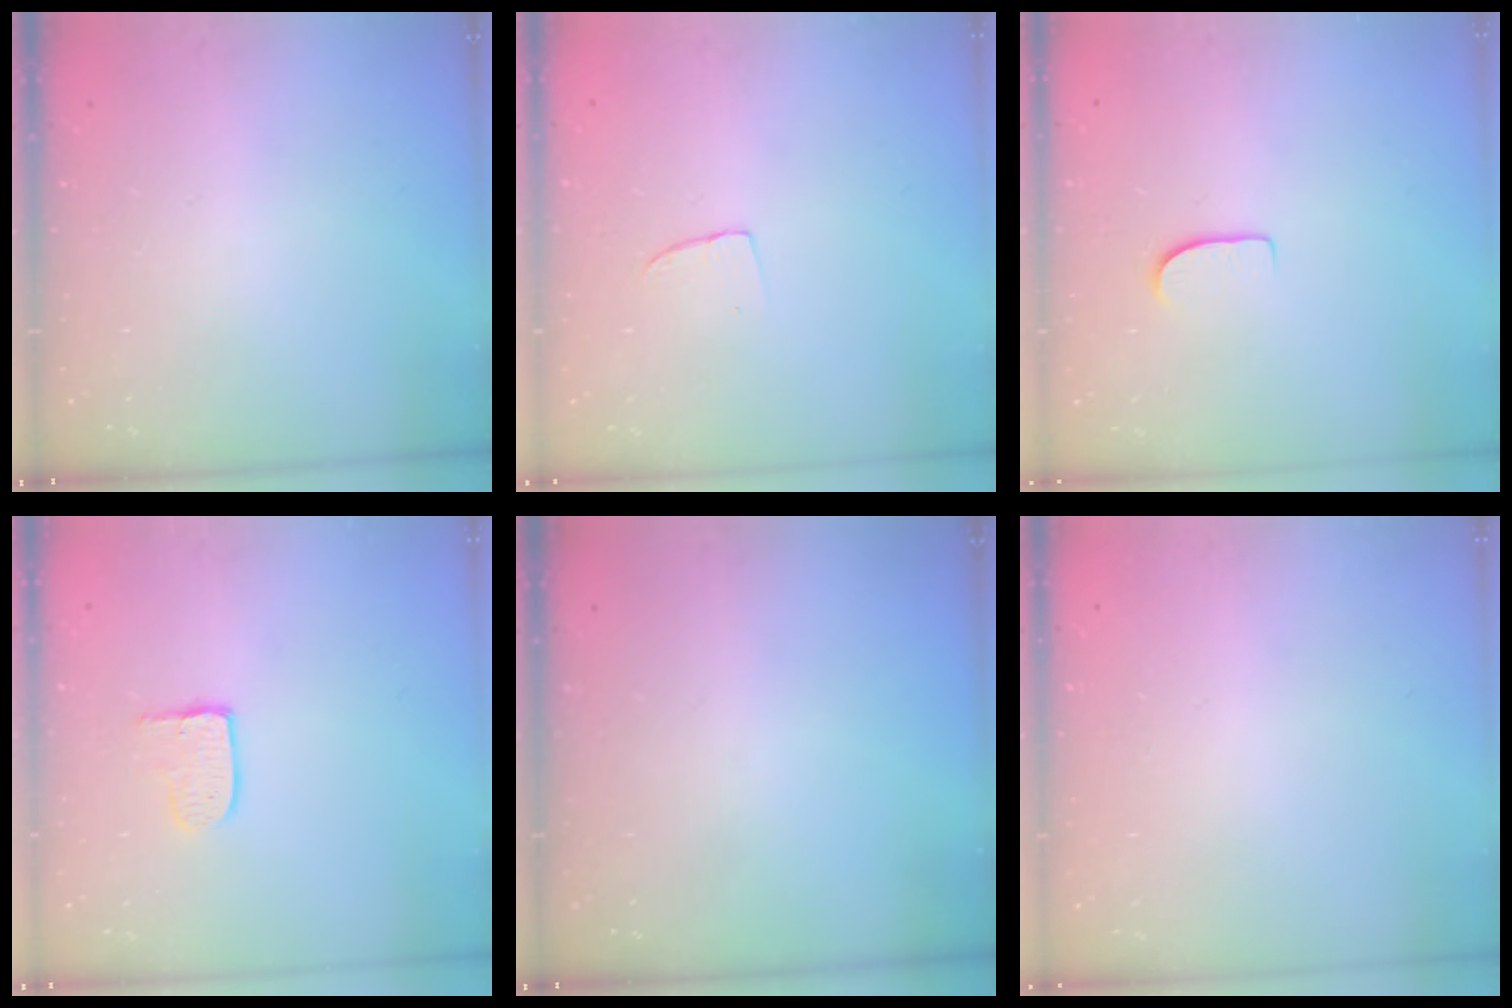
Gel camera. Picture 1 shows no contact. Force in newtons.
{"total": 2.9, "press": 2.9, "slide": 0.2}
{"total": 6.1, "press": 6.1, "slide": 0.5}
{"total": 5.7, "press": 5.7, "slide": 0.5}
{"total": 0.0}
{"total": 0.0}